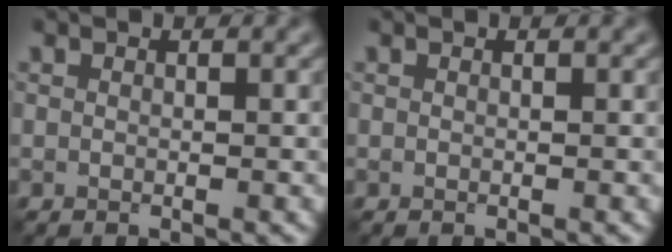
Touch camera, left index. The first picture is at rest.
{"total": 0.0}